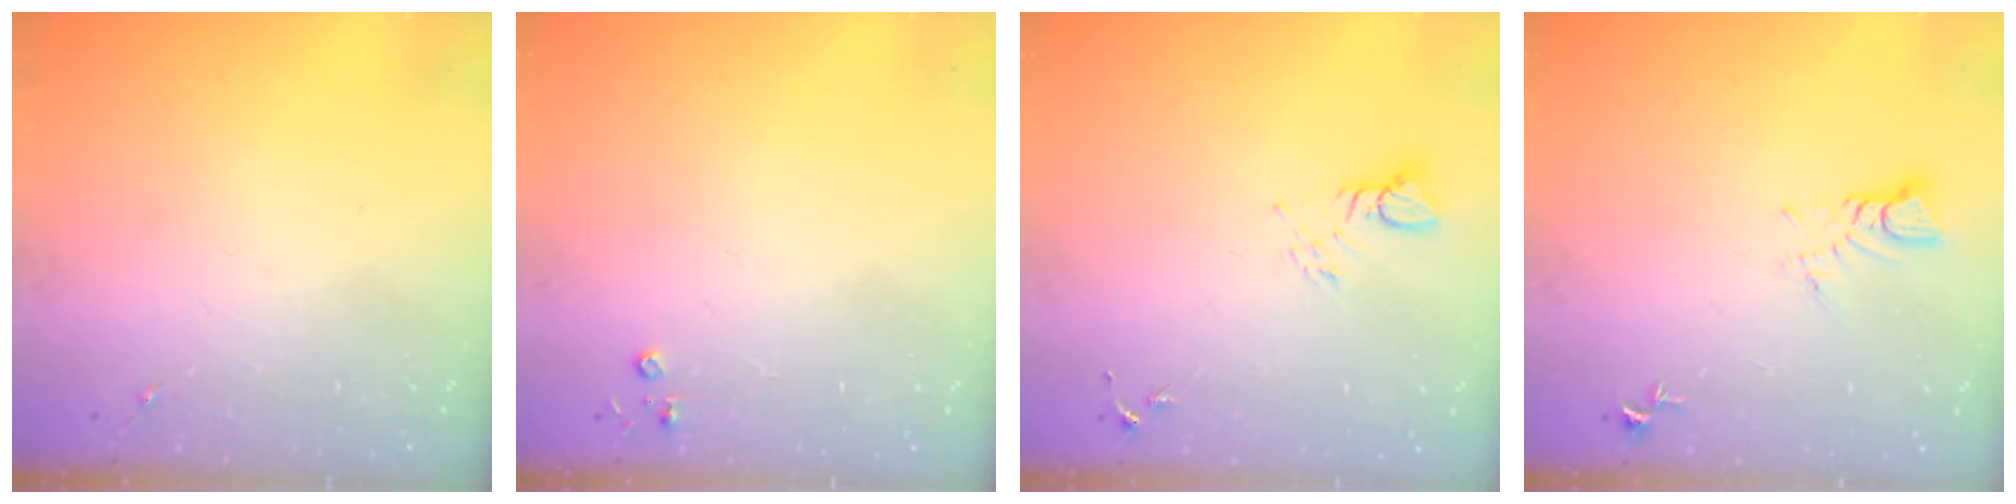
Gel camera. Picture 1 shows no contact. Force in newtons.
{"total": 2.8, "press": 2.8, "slide": 0.3}
{"total": 4.1, "press": 4.1, "slide": 0.4}
{"total": 4.0, "press": 3.9, "slide": 0.3}